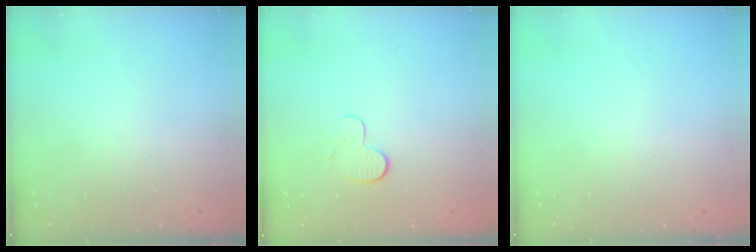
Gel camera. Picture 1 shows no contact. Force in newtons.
{"total": 6.3, "press": 6.3, "slide": 0.5}
{"total": 0.0}